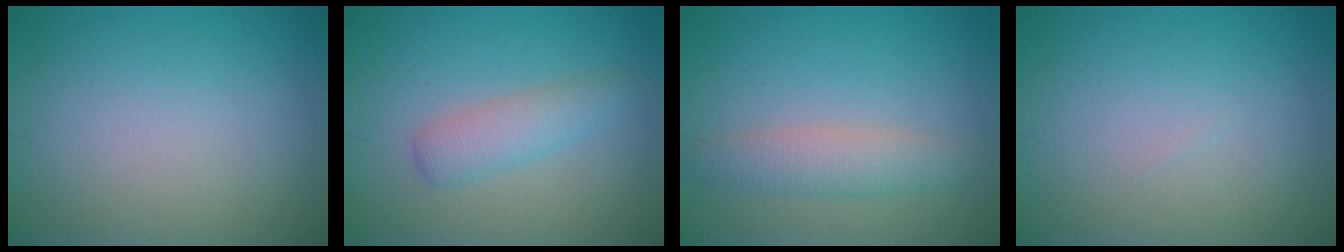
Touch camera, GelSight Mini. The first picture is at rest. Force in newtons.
{"total": 2.6, "press": 2.6, "slide": 0.0}
{"total": 3.0, "press": 3.0, "slide": 0.0}
{"total": 0.0}